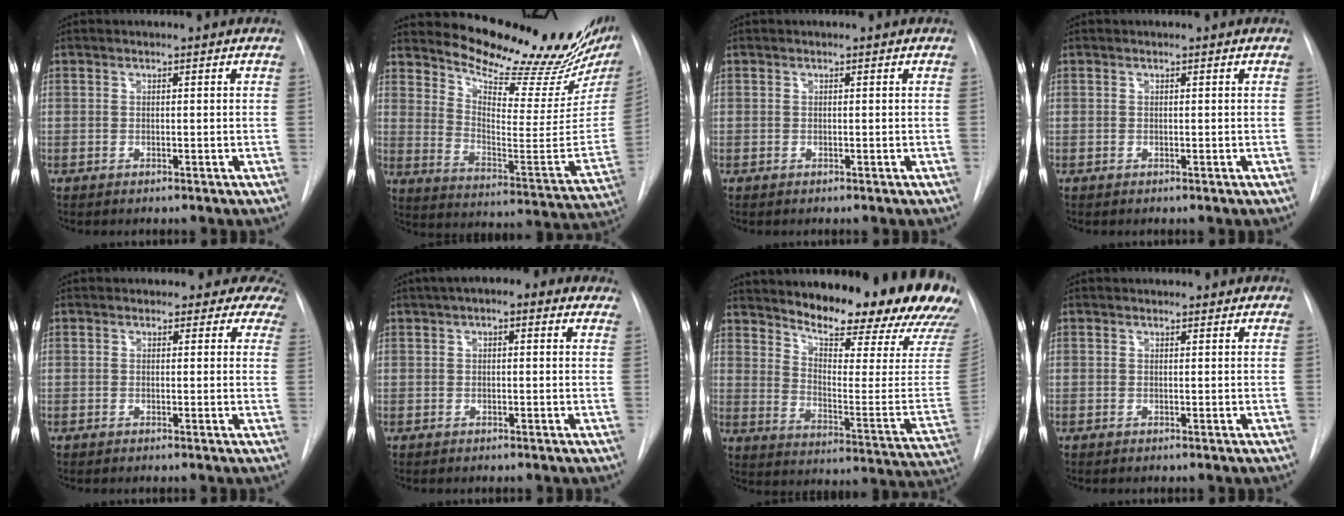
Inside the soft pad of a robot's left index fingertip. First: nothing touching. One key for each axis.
{"total": 23.3, "fx": 21.0, "fy": 2.3, "fz": 9.9, "tx": -0.152, "ty": -0.101, "tz": 0.282}
{"total": 0.0}
{"total": 0.0}
{"total": 7.4, "fx": 6.5, "fy": 3.6, "fz": 0.3, "tx": 0.041, "ty": -0.005, "tz": 0.038}
{"total": 7.3, "fx": 4.8, "fy": 2.7, "fz": 4.8, "tx": -0.059, "ty": 0.034, "tz": 0.062}
{"total": 25.4, "fx": 21.6, "fy": 3.7, "fz": 12.8, "tx": -0.192, "ty": -0.087, "tz": 0.270}
{"total": 2.1, "fx": 1.9, "fy": 0.9, "fz": 0.3, "tx": -0.002, "ty": 0.008, "tz": 0.016}